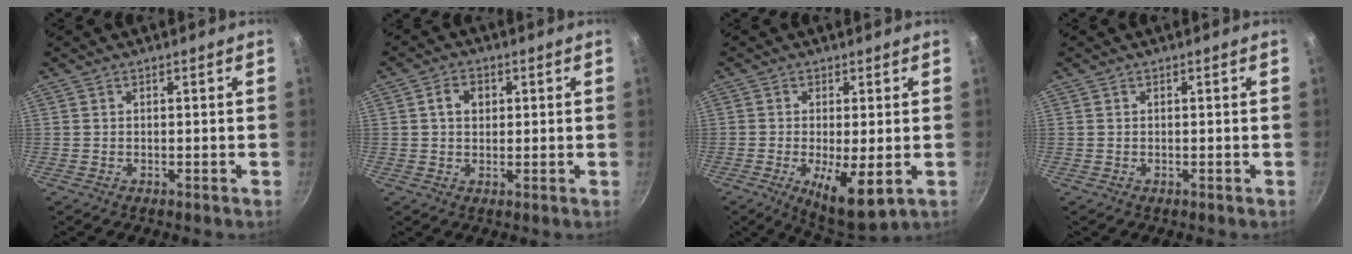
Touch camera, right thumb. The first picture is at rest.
{"total": 3.8, "force": [0.9, 2.9, 2.3], "torque": [-0.024, 0.004, 0.012]}
{"total": 9.4, "force": [-2.1, 2.8, 8.8], "torque": [-0.146, -0.012, -0.022]}
{"total": 0.0}